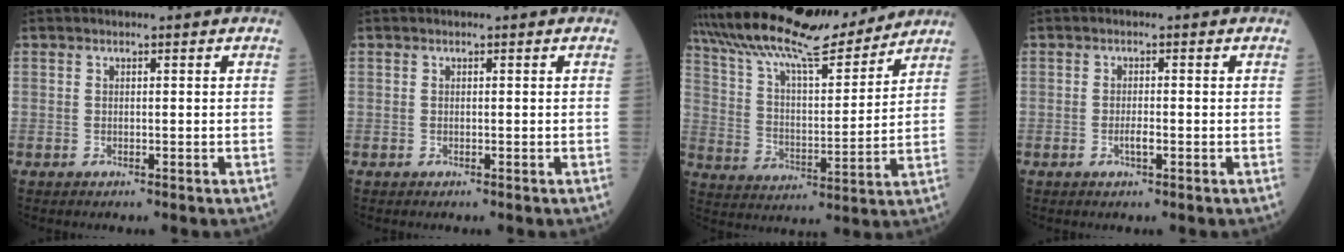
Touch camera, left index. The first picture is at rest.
{"total": 0.0}
{"total": 17.9, "force": [16.1, 2.6, 7.2], "torque": [-0.141, 0.015, 0.269]}
{"total": 1.5, "force": [-0.5, 0.2, 1.4], "torque": [-0.029, 0.000, -0.009]}